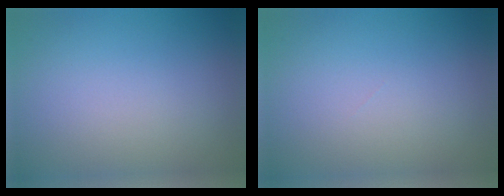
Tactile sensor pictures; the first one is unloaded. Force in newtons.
{"total": 0.0}